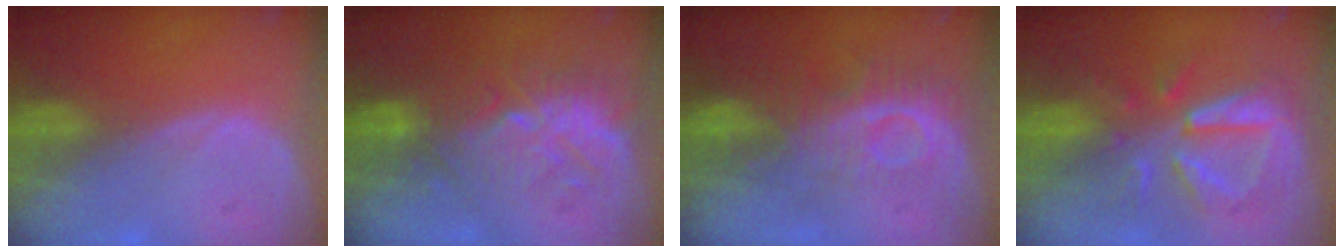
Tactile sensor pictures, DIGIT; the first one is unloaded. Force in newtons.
{"total": 9.1, "press": 9.0, "slide": 1.7}
{"total": 9.4, "press": 8.2, "slide": 4.5}
{"total": 9.0, "press": 8.6, "slide": 2.4}